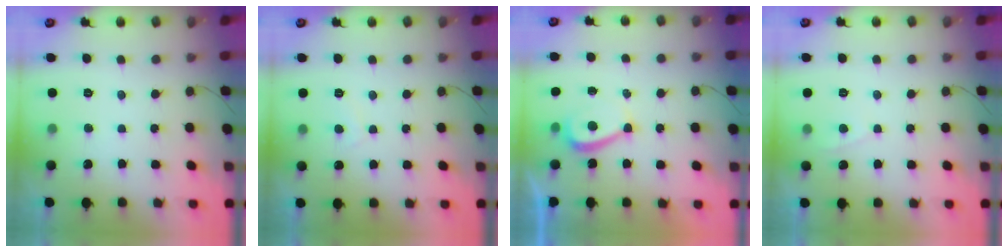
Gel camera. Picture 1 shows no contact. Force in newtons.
{"total": 1.2, "press": 1.2, "slide": 0.3}
{"total": 4.7, "press": 4.6, "slide": 0.7}
{"total": 2.3, "press": 2.3, "slide": 0.3}